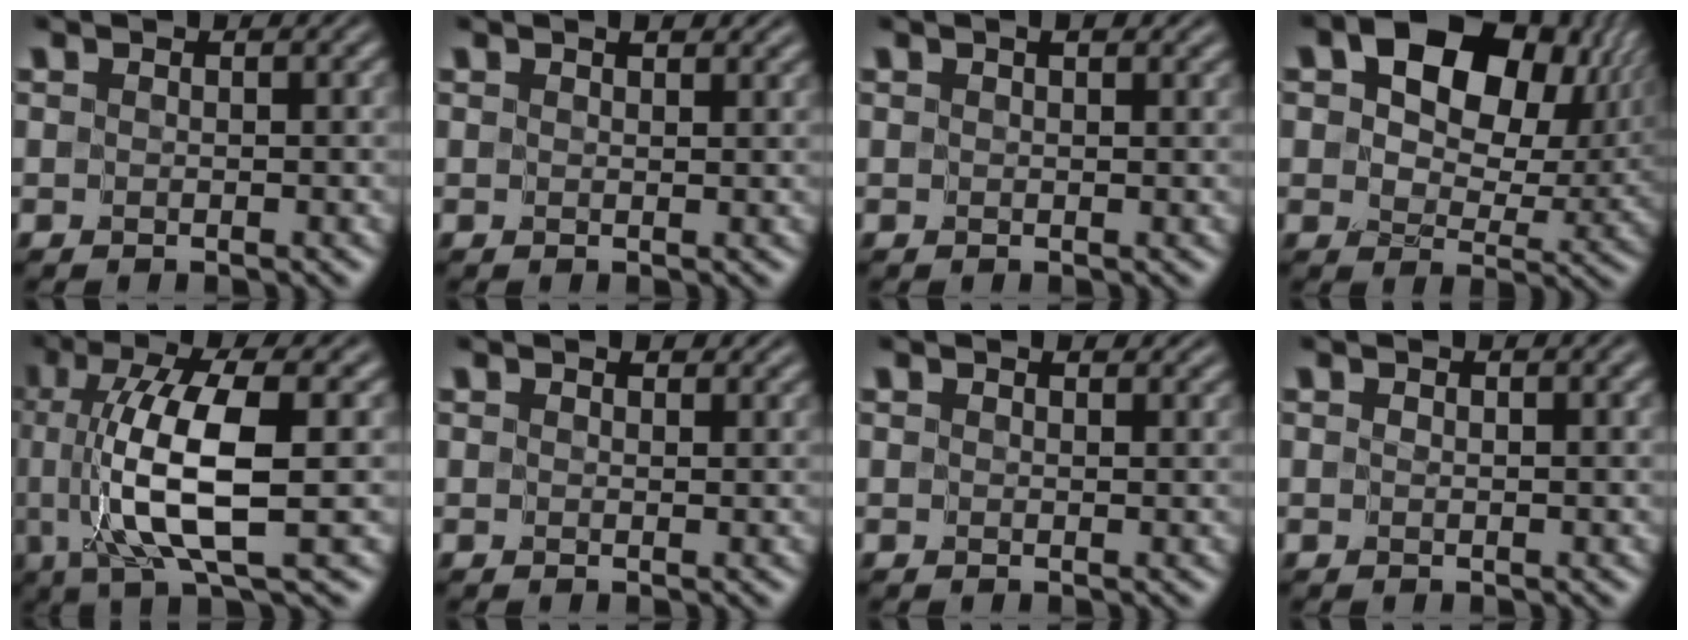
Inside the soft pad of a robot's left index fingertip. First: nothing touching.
{"total": 1.5, "force": [1.0, 0.6, 0.9], "torque": [-0.008, 0.002, 0.016]}
{"total": 1.3, "force": [0.6, 0.5, 1.0], "torque": [-0.009, 0.002, 0.009]}
{"total": 12.5, "force": [4.0, 7.9, 8.7], "torque": [-0.133, 0.003, 0.070]}
{"total": 9.3, "force": [-0.6, 2.2, 9.0], "torque": [-0.160, 0.001, -0.005]}
{"total": 1.9, "force": [1.3, 1.0, 1.0], "torque": [-0.010, 0.003, 0.015]}
{"total": 1.5, "force": [1.1, 0.6, 0.8], "torque": [-0.005, 0.000, 0.015]}
{"total": 1.0, "force": [0.6, 0.1, 0.8], "torque": [-0.004, -0.002, 0.012]}